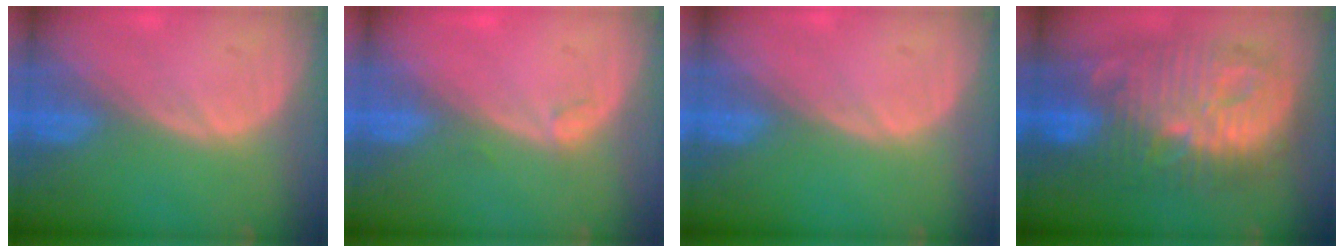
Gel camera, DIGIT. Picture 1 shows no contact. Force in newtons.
{"total": 1.0, "press": 0.9, "slide": 0.3}
{"total": 0.0}
{"total": 13.7, "press": 13.6, "slide": 1.2}